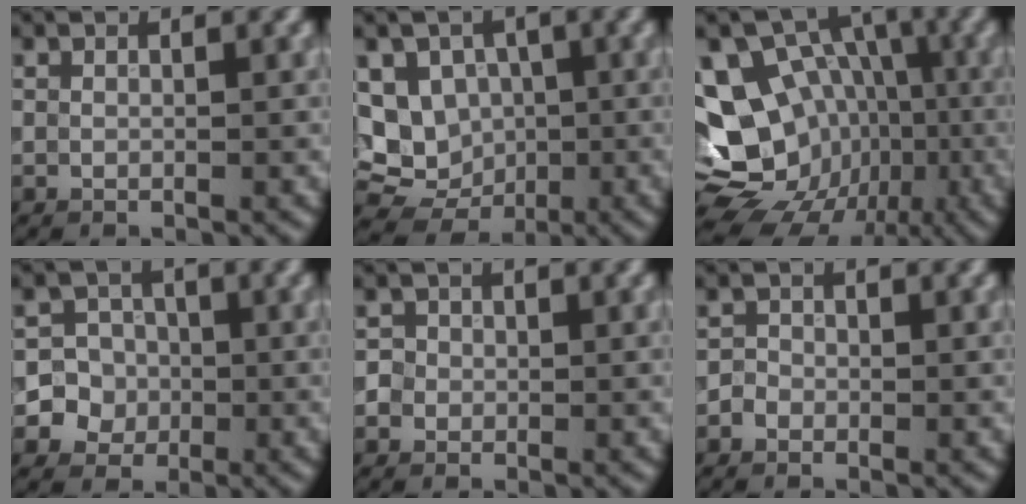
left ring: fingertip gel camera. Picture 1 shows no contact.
{"total": 6.1, "force": [0.0, 5.3, 3.1], "torque": [-0.048, -0.013, -0.001]}
{"total": 16.3, "force": [-3.9, 13.2, 8.6], "torque": [-0.156, -0.003, -0.052]}
{"total": 5.1, "force": [-1.1, 5.0, 0.8], "torque": [0.015, 0.015, -0.039]}
{"total": 1.9, "force": [0.0, 1.8, 0.6], "torque": [0.009, 0.010, -0.012]}
{"total": 1.0, "force": [-0.5, 0.9, 0.2], "torque": [0.005, 0.001, -0.015]}